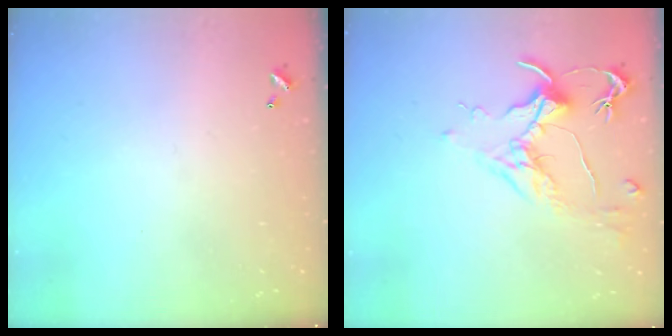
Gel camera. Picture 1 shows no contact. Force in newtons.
{"total": 1.8, "press": 1.6, "slide": 0.9}